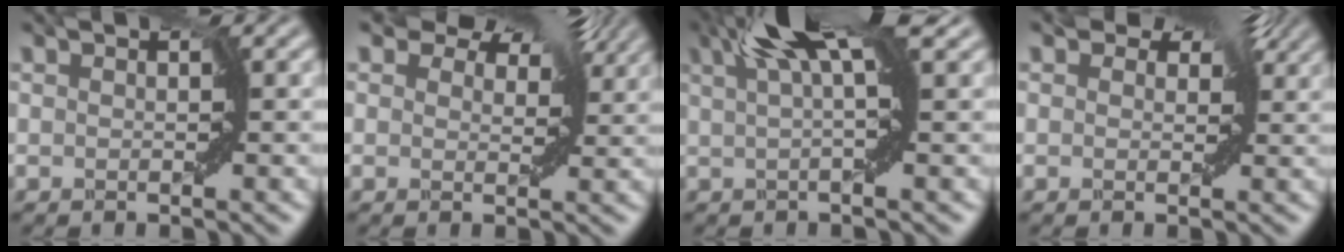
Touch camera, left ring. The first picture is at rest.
{"total": 7.4, "force": [4.8, 3.8, 4.2], "torque": [-0.069, 0.027, 0.059]}
{"total": 6.2, "force": [3.3, 0.6, 5.2], "torque": [-0.082, 0.012, 0.052]}
{"total": 5.7, "force": [2.8, 3.5, 3.6], "torque": [-0.057, 0.023, 0.023]}